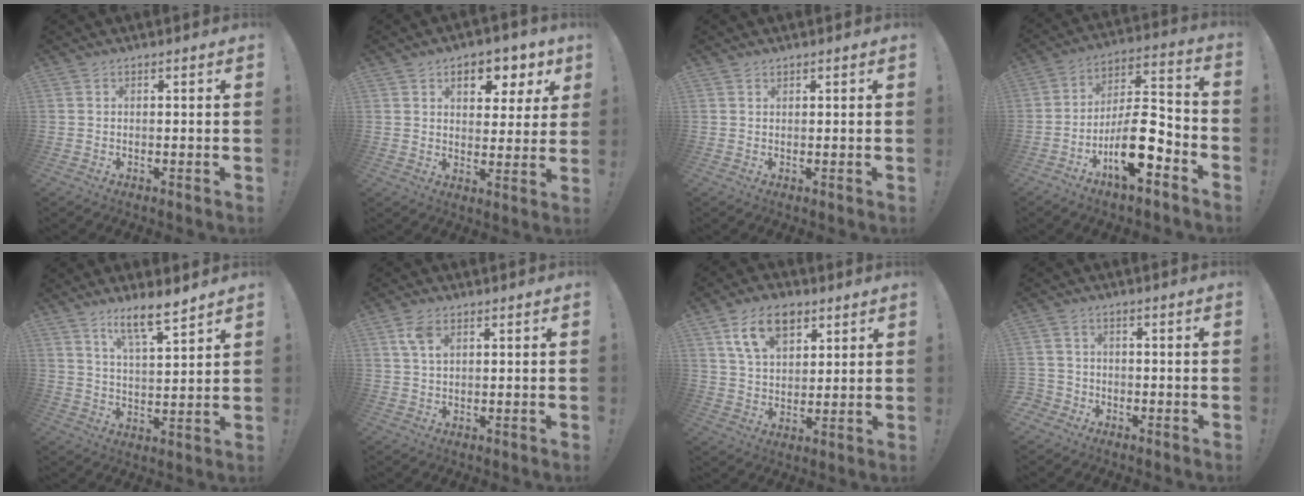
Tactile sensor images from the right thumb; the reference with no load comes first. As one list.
[{"total": 8.7, "force": [4.4, 5.4, 5.2], "torque": [-0.064, -0.021, 0.078]}, {"total": 0.8, "force": [0.7, 0.3, 0.1], "torque": [0.001, -0.002, 0.013]}, {"total": 15.9, "force": [-8.0, 5.9, 12.4], "torque": [-0.215, 0.050, -0.125]}, {"total": 9.9, "force": [7.4, 1.9, 6.4], "torque": [-0.106, -0.044, 0.127]}, {"total": 5.0, "force": [2.2, 2.7, 3.6], "torque": [-0.065, 0.000, 0.042]}, {"total": 12.9, "force": [7.0, 7.9, 7.4], "torque": [-0.119, -0.015, 0.131]}, {"total": 3.6, "force": [-1.4, 3.1, 1.0], "torque": [-0.032, 0.012, -0.024]}]